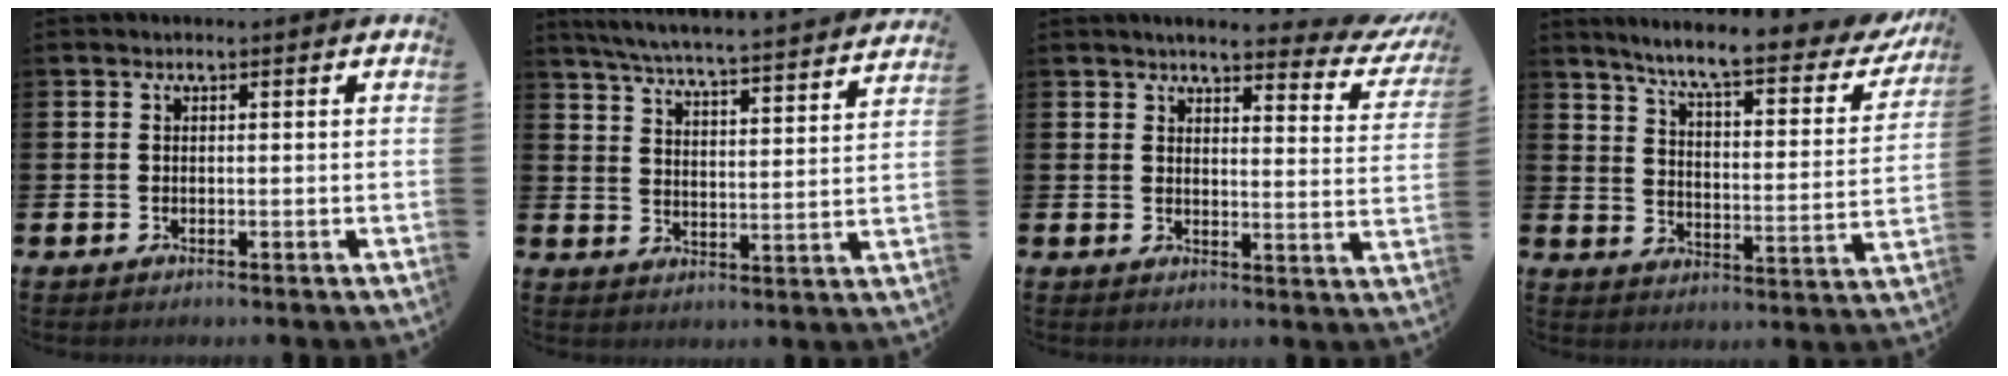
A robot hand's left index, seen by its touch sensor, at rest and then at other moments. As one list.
[{"total": 6.3, "force": [6.1, -0.1, 1.6], "torque": [-0.056, -0.050, 0.105]}, {"total": 4.7, "force": [4.3, 0.9, 1.8], "torque": [-0.031, -0.037, 0.067]}, {"total": 7.5, "force": [6.4, 0.9, 3.9], "torque": [-0.096, -0.047, 0.099]}]